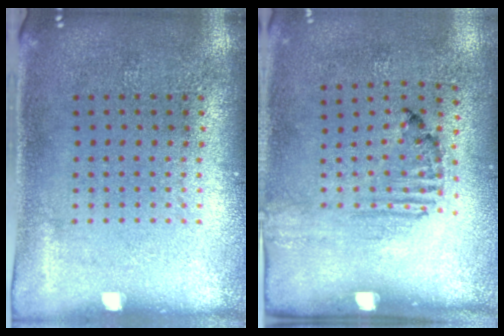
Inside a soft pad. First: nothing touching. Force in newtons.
{"total": 1.6, "press": 1.1, "slide": 1.2}